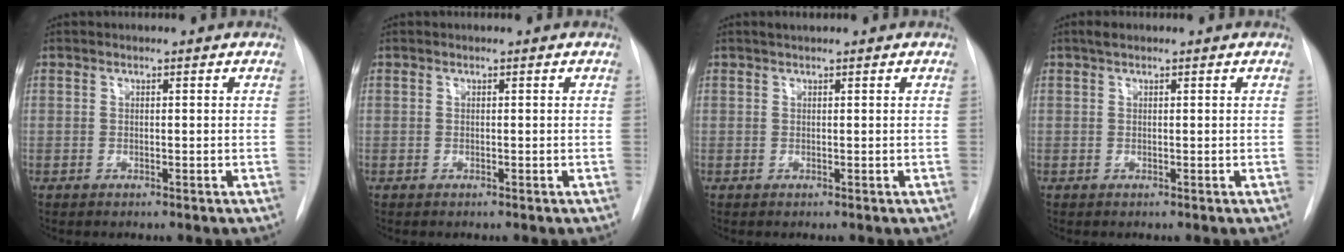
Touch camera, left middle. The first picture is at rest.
{"total": 0.0}
{"total": 0.8, "force": [0.7, 0.0, 0.4], "torque": [-0.010, 0.007, 0.015]}
{"total": 1.1, "force": [0.9, 0.4, 0.6], "torque": [-0.016, 0.014, 0.014]}